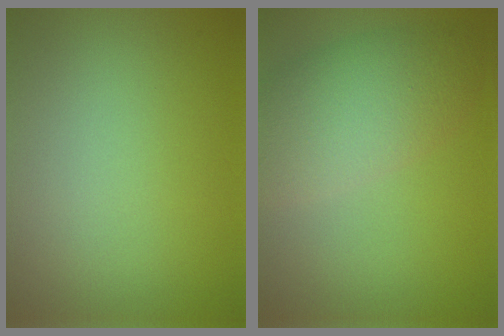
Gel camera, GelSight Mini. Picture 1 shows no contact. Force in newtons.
{"total": 5.9, "press": 5.8, "slide": 0.4}